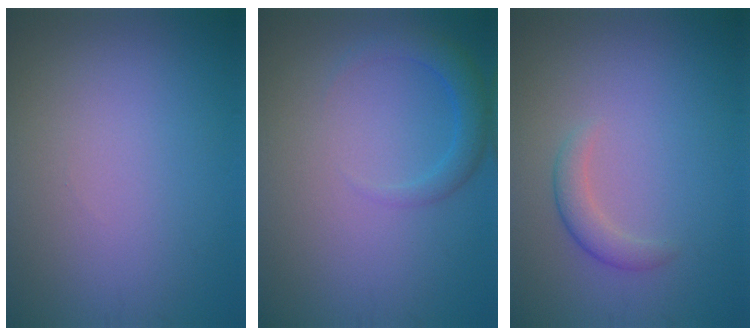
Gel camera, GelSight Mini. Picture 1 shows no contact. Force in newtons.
{"total": 2.2, "press": 2.2, "slide": 0.3}
{"total": 1.8, "press": 1.8, "slide": 0.1}